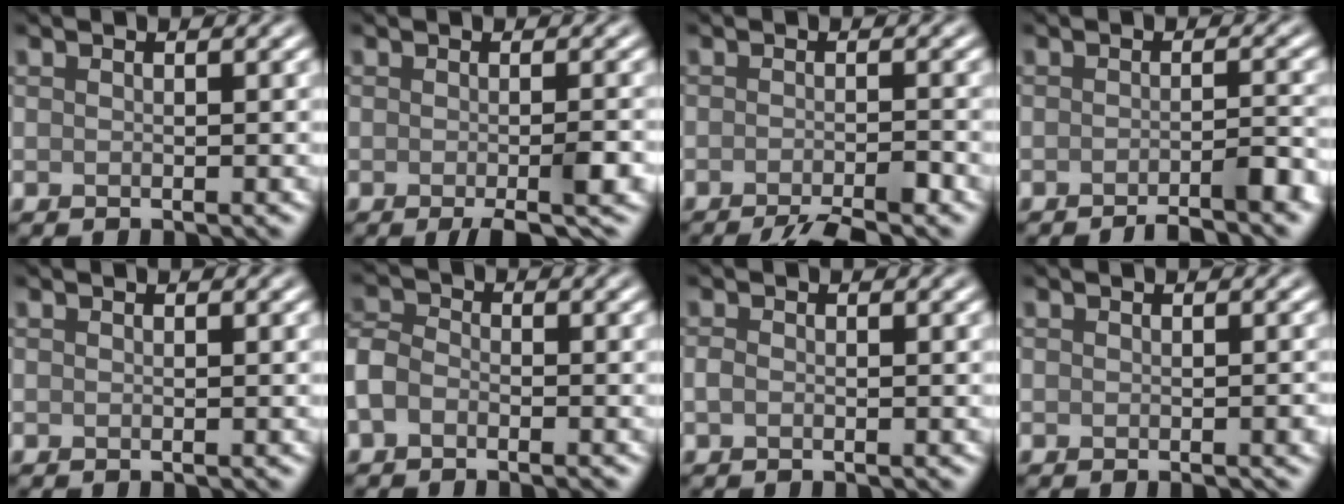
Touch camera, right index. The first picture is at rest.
{"total": 3.3, "force": [-1.5, 0.5, 2.9], "torque": [-0.044, -0.004, -0.025]}
{"total": 4.3, "force": [-3.2, 0.6, 2.8], "torque": [-0.036, 0.000, -0.055]}
{"total": 3.5, "force": [-2.6, 0.5, 2.3], "torque": [-0.022, 0.008, -0.045]}
{"total": 0.0}
{"total": 3.4, "force": [-2.0, 2.1, 1.8], "torque": [-0.037, 0.007, -0.051]}
{"total": 0.7, "force": [-0.3, 0.4, 0.5], "torque": [-0.011, 0.000, -0.007]}
{"total": 1.2, "force": [-0.5, 0.4, 1.0], "torque": [-0.012, -0.003, -0.004]}